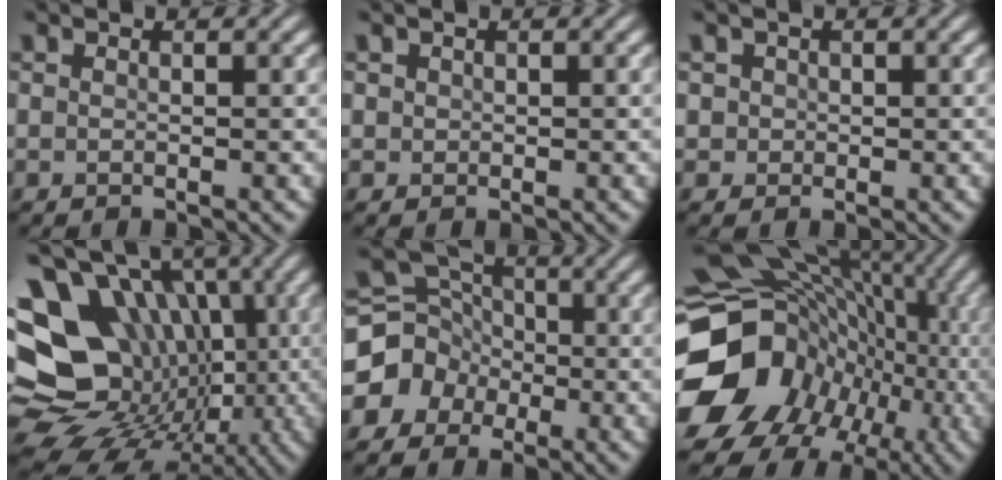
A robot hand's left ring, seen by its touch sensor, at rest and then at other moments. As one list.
[{"total": 0.7, "force": [0.2, 0.7, 0.1], "torque": [0.004, -0.003, 0.005]}, {"total": 1.2, "force": [0.3, 1.1, 0.1], "torque": [0.008, -0.002, 0.007]}, {"total": 19.2, "force": [1.1, 15.7, 11.0], "torque": [-0.202, 0.007, 0.017]}, {"total": 5.7, "force": [-1.8, 5.2, 1.6], "torque": [-0.015, 0.006, -0.056]}, {"total": 17.3, "force": [-3.1, 14.7, 8.6], "torque": [-0.175, -0.013, -0.048]}]